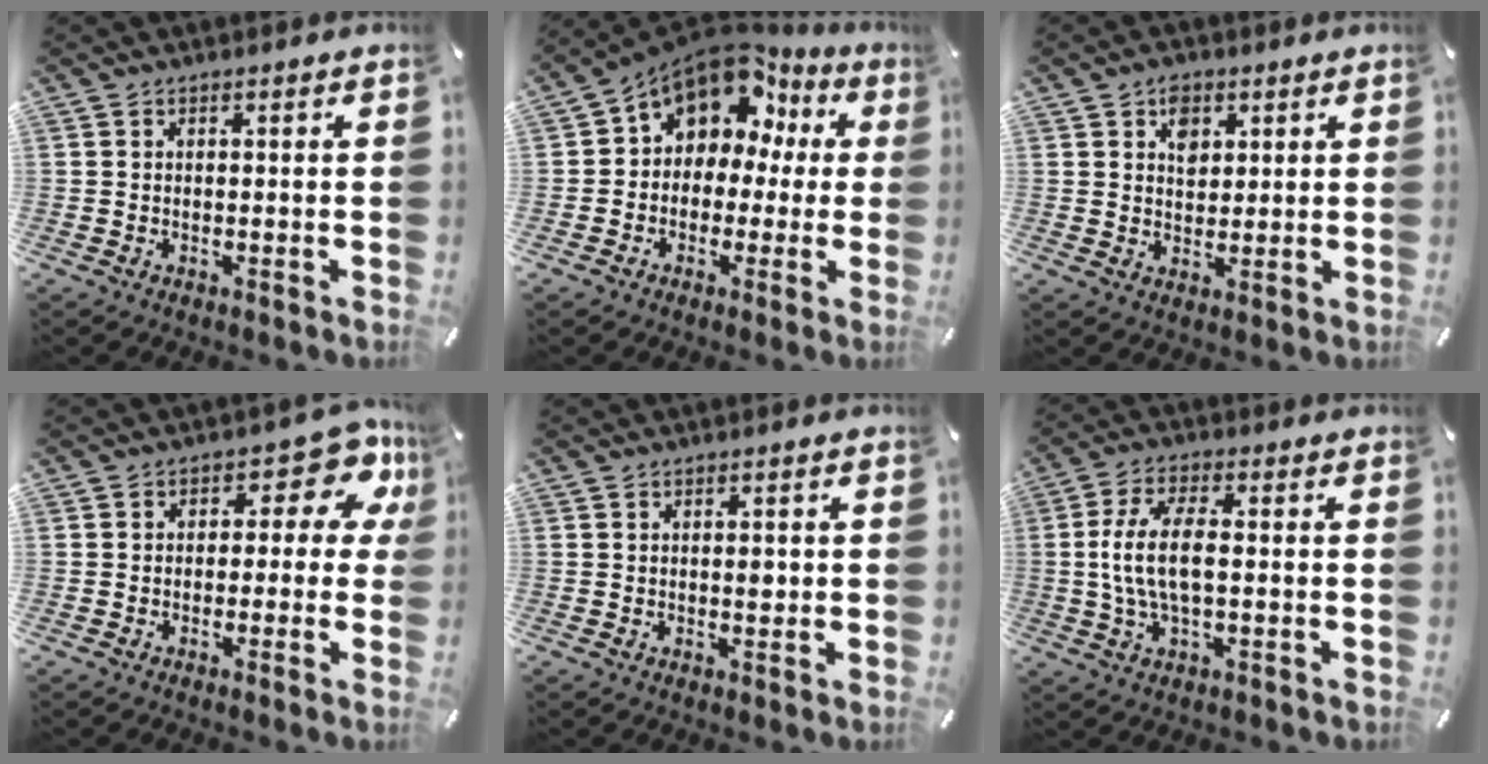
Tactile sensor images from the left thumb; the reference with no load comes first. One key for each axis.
{"total": 11.1, "fx": 6.0, "fy": 8.0, "fz": 4.9, "tx": -0.097, "ty": -0.040, "tz": 0.110}
{"total": 4.9, "fx": 1.9, "fy": 3.8, "fz": 2.5, "tx": -0.025, "ty": -0.007, "tz": 0.028}
{"total": 10.0, "fx": 3.3, "fy": 5.1, "fz": 7.9, "tx": -0.092, "ty": -0.025, "tz": 0.054}
{"total": 1.7, "fx": 0.2, "fy": 0.9, "fz": 1.4, "tx": -0.012, "ty": -0.005, "tz": -0.002}
{"total": 10.0, "fx": -0.1, "fy": 4.2, "fz": 9.0, "tx": -0.190, "ty": -0.002, "tz": -0.006}